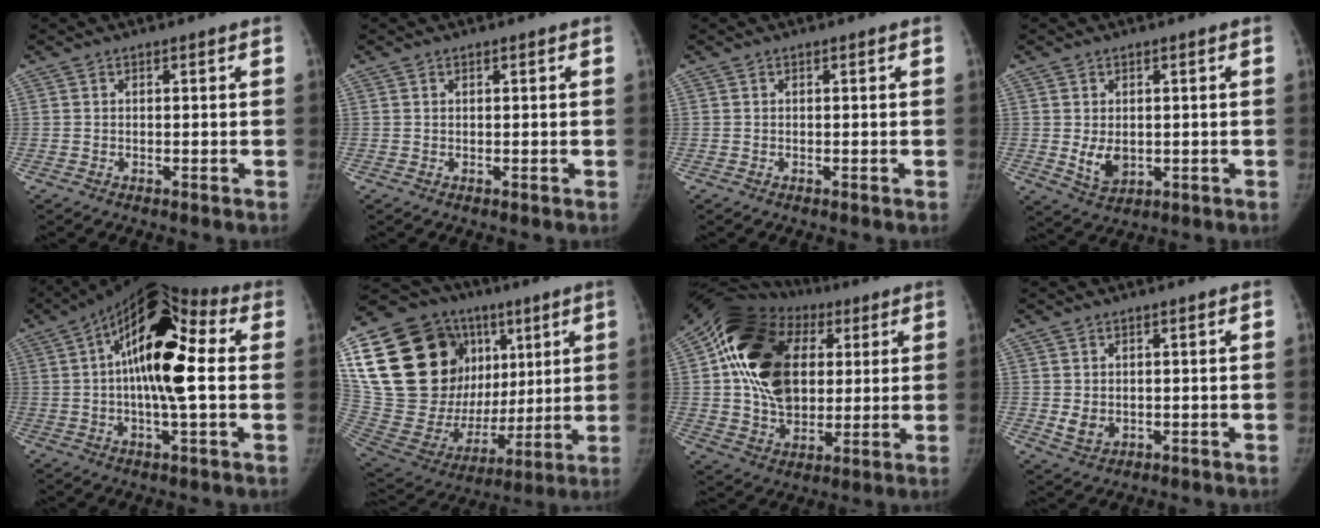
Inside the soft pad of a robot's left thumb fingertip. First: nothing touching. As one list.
[{"total": 0.6, "force": [0.2, 0.4, 0.4], "torque": [-0.004, 0.003, 0.006]}, {"total": 0.0}, {"total": 5.3, "force": [-0.3, 3.9, 3.7], "torque": [-0.048, -0.007, 0.009]}, {"total": 19.6, "force": [2.3, 7.5, 18.0], "torque": [-0.282, 0.029, 0.019]}, {"total": 37.2, "force": [10.8, 24.3, 26.1], "torque": [-0.460, 0.051, 0.207]}, {"total": 24.8, "force": [5.3, 17.9, 16.2], "torque": [-0.271, 0.009, 0.091]}, {"total": 3.7, "force": [-0.1, 3.0, 2.1], "torque": [-0.026, 0.000, 0.010]}]